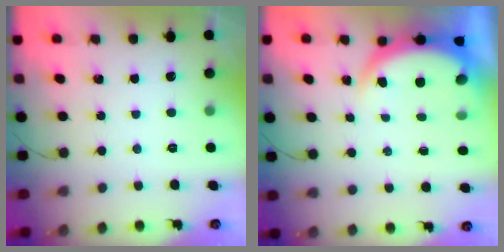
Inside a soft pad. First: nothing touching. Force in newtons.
{"total": 5.9, "press": 5.8, "slide": 0.4}